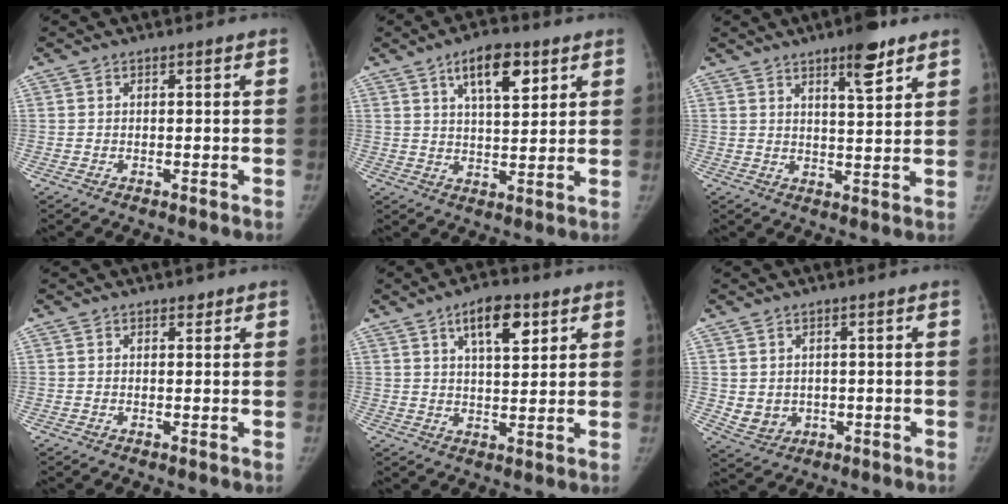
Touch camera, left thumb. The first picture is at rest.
{"total": 9.7, "force": [5.0, 4.0, 7.3], "torque": [-0.099, -0.023, 0.081]}
{"total": 7.6, "force": [4.9, 1.7, 5.5], "torque": [-0.073, -0.030, 0.073]}
{"total": 0.9, "force": [0.7, 0.6, 0.4], "torque": [0.000, -0.004, 0.007]}
{"total": 8.9, "force": [4.5, 3.7, 6.8], "torque": [-0.088, -0.020, 0.070]}
{"total": 4.7, "force": [-0.2, 4.2, 2.1], "torque": [-0.022, -0.003, 0.013]}